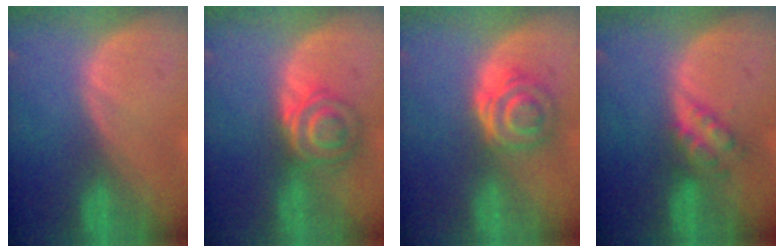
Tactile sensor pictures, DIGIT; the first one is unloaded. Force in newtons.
{"total": 6.3, "press": 5.6, "slide": 2.7}
{"total": 5.9, "press": 5.1, "slide": 2.9}
{"total": 3.7, "press": 3.7, "slide": 0.3}